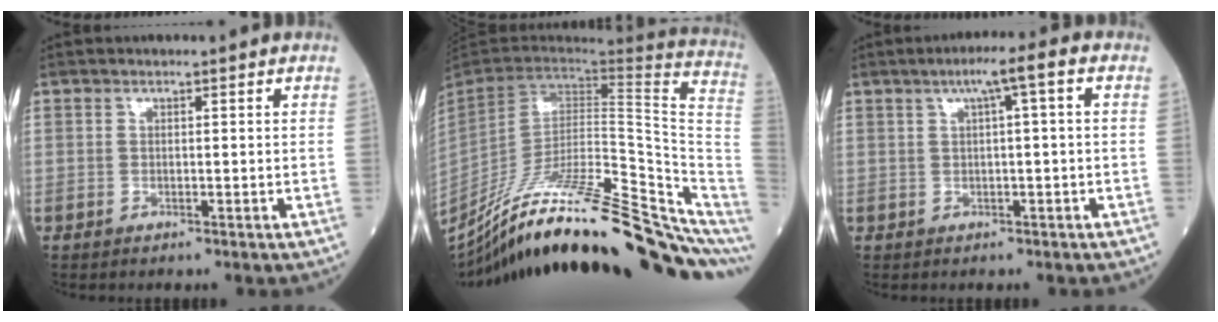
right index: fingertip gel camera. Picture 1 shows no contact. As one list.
[{"total": 32.5, "force": [-24.9, 3.8, 20.5], "torque": [-0.222, -0.029, -0.372]}, {"total": 4.6, "force": [1.5, 0.0, 4.3], "torque": [-0.071, 0.018, 0.022]}]